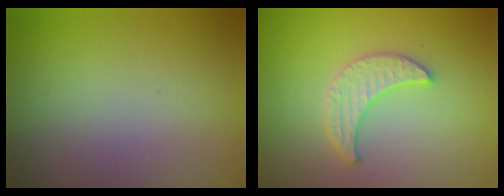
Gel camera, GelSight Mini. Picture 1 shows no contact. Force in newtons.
{"total": 2.9, "press": 2.9, "slide": 0.7}